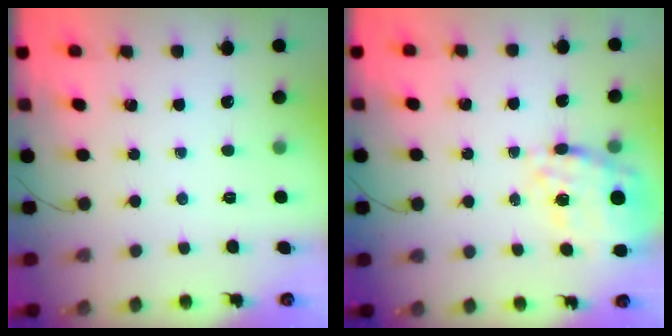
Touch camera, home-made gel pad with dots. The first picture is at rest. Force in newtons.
{"total": 18.2, "press": 17.8, "slide": 3.7}